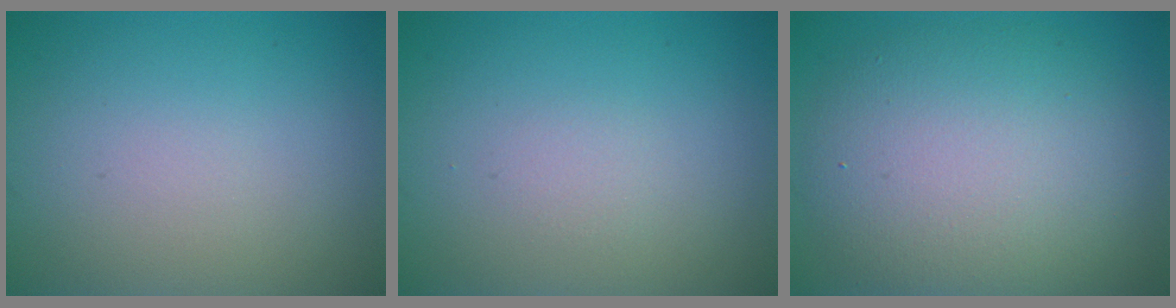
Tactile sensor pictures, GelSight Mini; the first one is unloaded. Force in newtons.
{"total": 0.7, "press": 0.7, "slide": 0.0}
{"total": 9.3, "press": 9.3, "slide": 0.7}